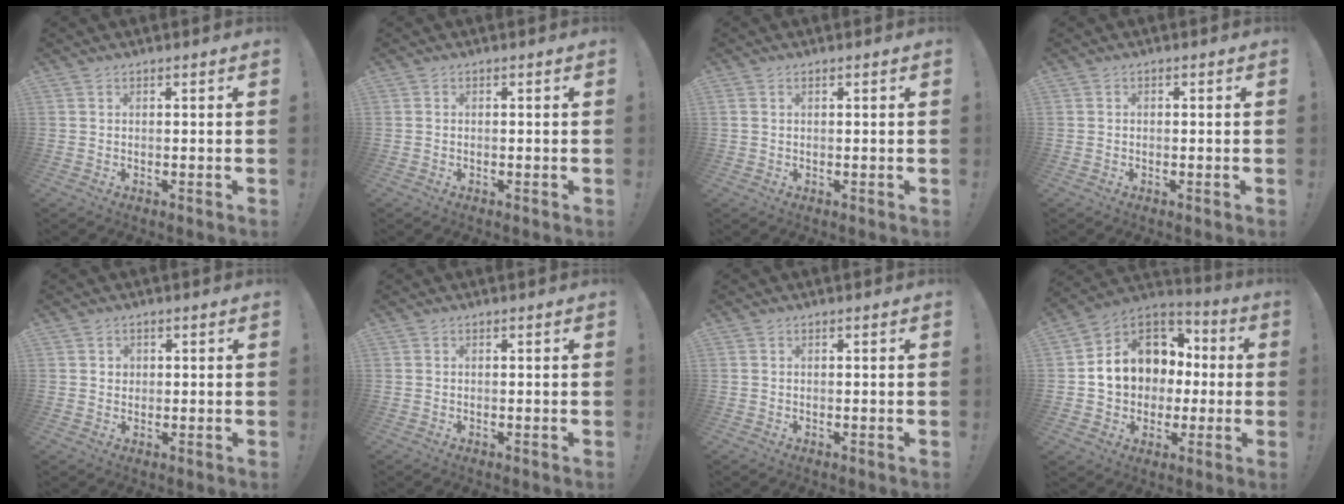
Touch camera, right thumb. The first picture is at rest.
{"total": 0.0}
{"total": 1.0, "force": [0.6, 0.5, 0.6], "torque": [-0.019, 0.004, 0.012]}
{"total": 0.7, "force": [-0.5, 0.5, 0.2], "torque": [-0.004, 0.002, -0.009]}
{"total": 1.9, "force": [0.5, 1.8, 0.5], "torque": [0.002, -0.003, 0.007]}
{"total": 0.0}
{"total": 0.0}
{"total": 14.3, "force": [1.8, 12.1, 7.4], "torque": [-0.105, 0.000, 0.049]}